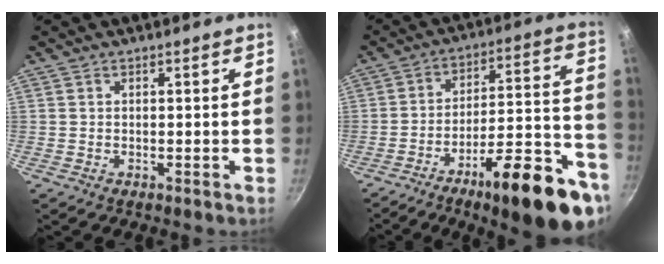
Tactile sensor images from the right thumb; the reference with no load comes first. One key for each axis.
{"total": 23.6, "fx": -13.2, "fy": 6.3, "fz": 18.5, "tx": -0.215, "ty": 0.078, "tz": -0.196}